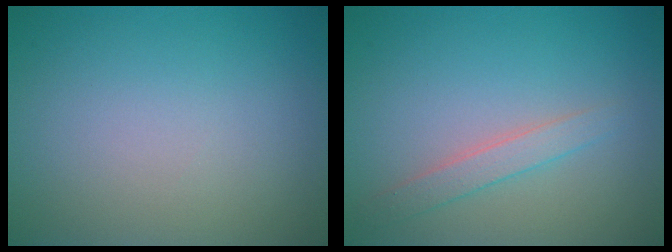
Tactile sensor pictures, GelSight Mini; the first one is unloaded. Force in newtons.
{"total": 1.8, "press": 1.8, "slide": 0.1}